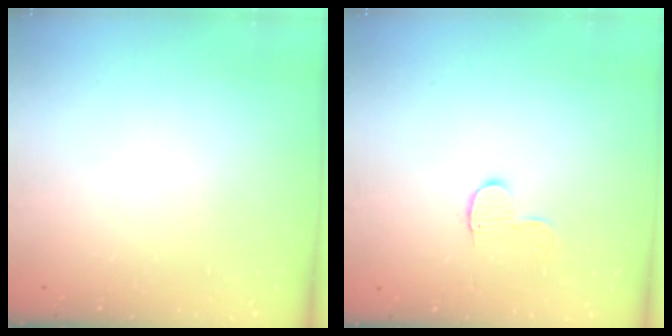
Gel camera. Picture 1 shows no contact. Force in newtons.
{"total": 6.0, "press": 6.0, "slide": 0.6}